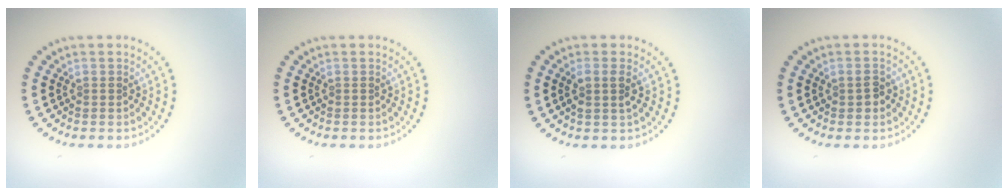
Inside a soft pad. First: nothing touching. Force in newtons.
{"total": 0.0}
{"total": 1.7, "press": 1.5, "slide": 0.8}
{"total": 1.4, "press": 1.4, "slide": 0.1}